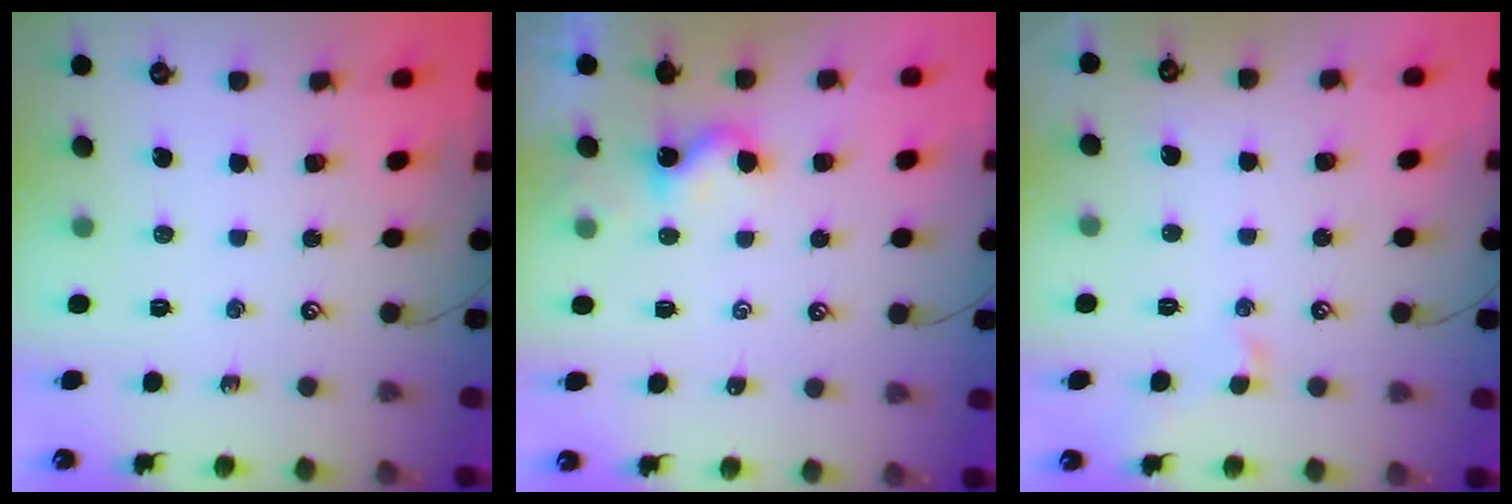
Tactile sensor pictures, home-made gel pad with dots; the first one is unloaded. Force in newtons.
{"total": 1.8, "press": 1.8, "slide": 0.5}
{"total": 0.0}